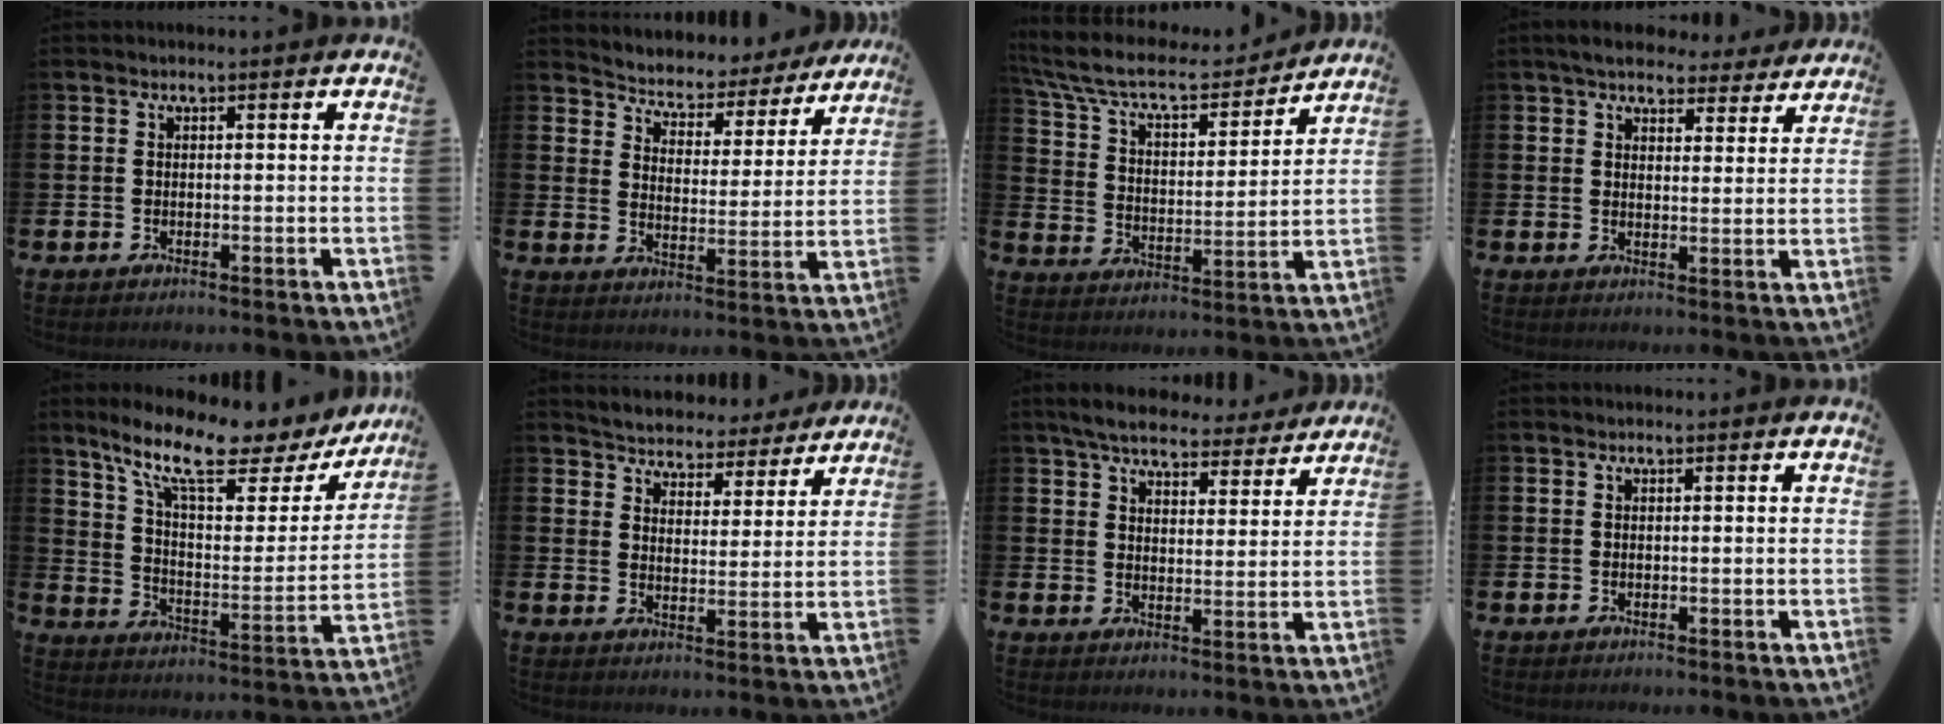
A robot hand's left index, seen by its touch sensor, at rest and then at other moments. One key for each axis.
{"total": 4.7, "fx": 4.5, "fy": 1.4, "fz": -0.2, "tx": -0.028, "ty": -0.042, "tz": 0.072}
{"total": 9.8, "fx": 8.5, "fy": 2.8, "fz": 3.8, "tx": -0.107, "ty": -0.057, "tz": 0.144}
{"total": 5.3, "fx": 4.9, "fy": 2.0, "fz": 1.0, "tx": -0.027, "ty": -0.024, "tz": 0.086}
{"total": 12.3, "fx": 9.7, "fy": 3.0, "fz": 6.9, "tx": -0.156, "ty": -0.053, "tz": 0.162}
{"total": 4.8, "fx": 4.7, "fy": 1.0, "fz": -0.4, "tx": -0.015, "ty": -0.041, "tz": 0.079}
{"total": 6.3, "fx": 5.8, "fy": 1.6, "fz": 1.6, "tx": -0.042, "ty": -0.034, "tz": 0.102}
{"total": 0.0}